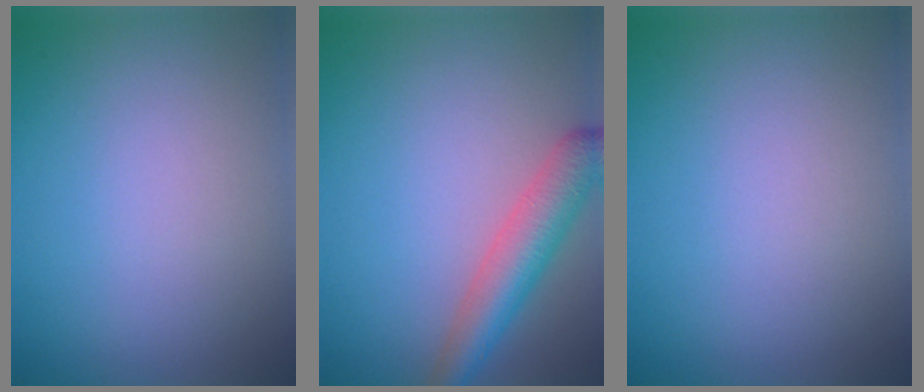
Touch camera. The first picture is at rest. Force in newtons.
{"total": 4.4, "press": 4.4, "slide": 0.2}
{"total": 0.0}